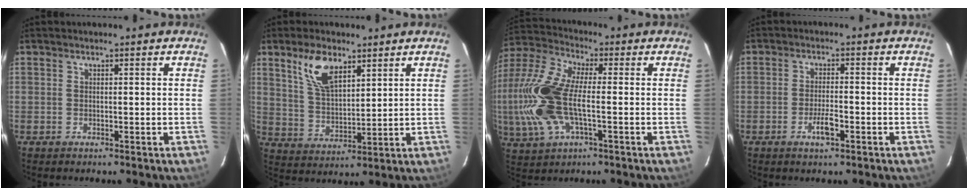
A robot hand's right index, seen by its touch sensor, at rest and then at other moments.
{"total": 9.3, "force": [5.5, 4.3, 6.1], "torque": [-0.116, 0.011, 0.115]}
{"total": 19.4, "force": [-2.7, 8.6, 17.2], "torque": [-0.383, -0.002, -0.056]}
{"total": 4.1, "force": [-2.0, 1.1, 3.4], "torque": [-0.070, -0.001, -0.036]}